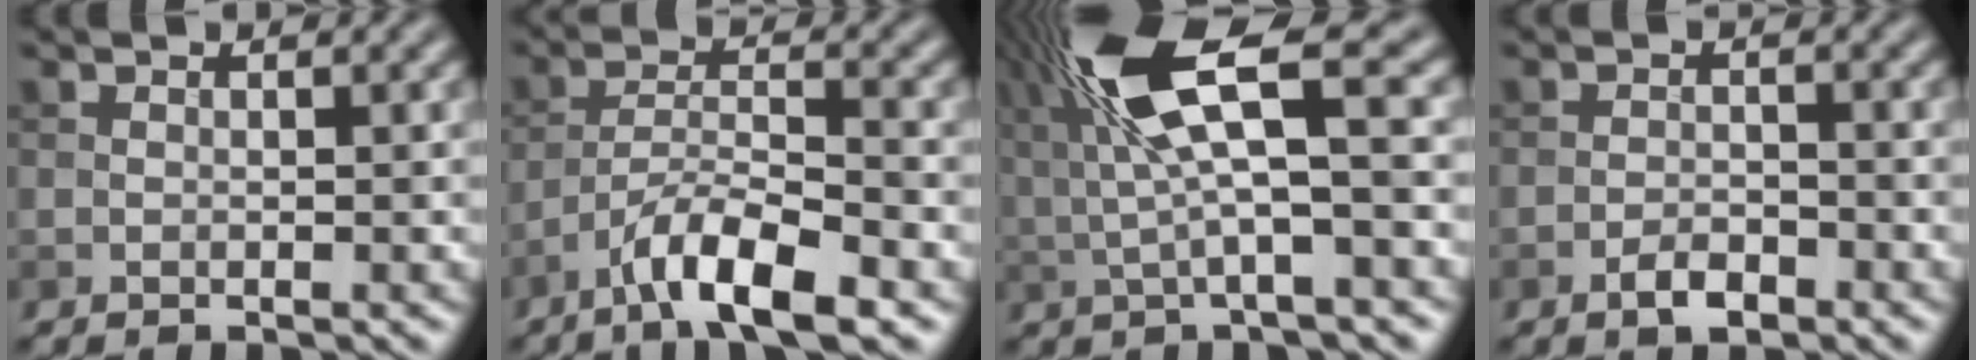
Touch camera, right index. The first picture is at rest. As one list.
[{"total": 6.9, "force": [-4.6, 1.6, 4.9], "torque": [-0.082, 0.004, -0.086]}, {"total": 8.9, "force": [2.5, 2.0, 8.3], "torque": [-0.165, 0.017, 0.047]}, {"total": 2.0, "force": [-1.3, 0.9, 1.2], "torque": [-0.018, 0.003, -0.026]}]